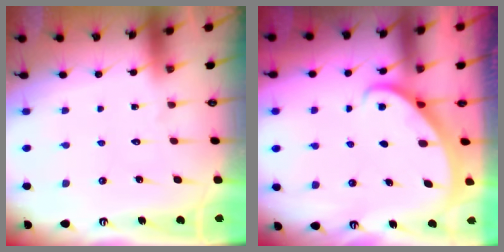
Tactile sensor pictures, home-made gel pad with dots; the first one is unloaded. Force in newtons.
{"total": 1.9, "press": 1.9, "slide": 0.2}